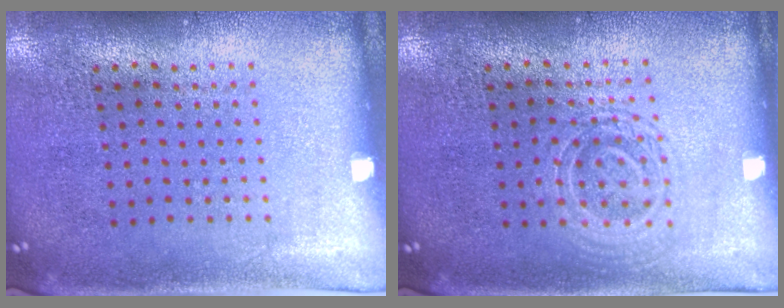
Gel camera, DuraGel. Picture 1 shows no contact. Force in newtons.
{"total": 1.3, "press": 1.2, "slide": 0.4}